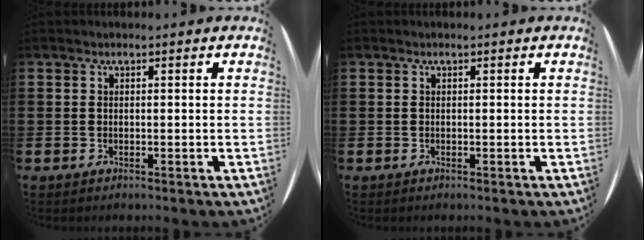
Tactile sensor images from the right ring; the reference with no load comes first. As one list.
[{"total": 0.0}]